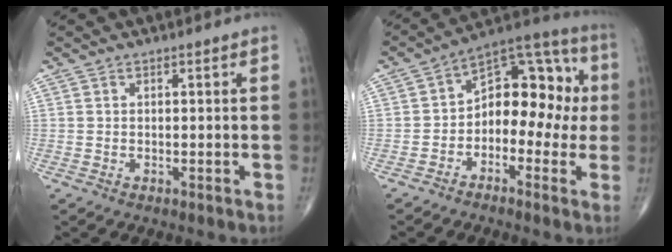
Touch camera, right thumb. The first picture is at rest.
{"total": 13.8, "force": [-0.9, 8.8, 10.6], "torque": [-0.101, 0.050, -0.032]}